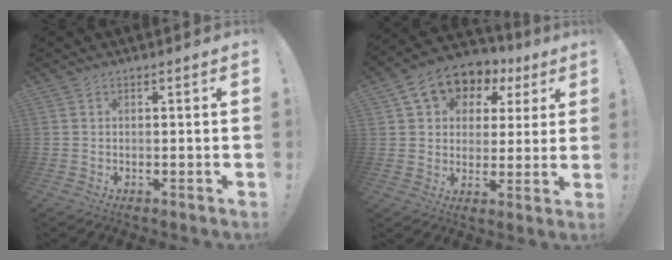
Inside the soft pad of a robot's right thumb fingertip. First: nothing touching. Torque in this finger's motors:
{"motor_torque": [0.96, 2.77, 0.62, -0.34, 0.08]}